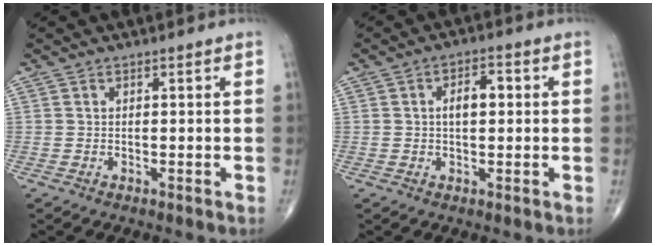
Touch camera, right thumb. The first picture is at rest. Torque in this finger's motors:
{"motor_torque": [0.65, 1.00, 0.63, -0.12, 0.00]}